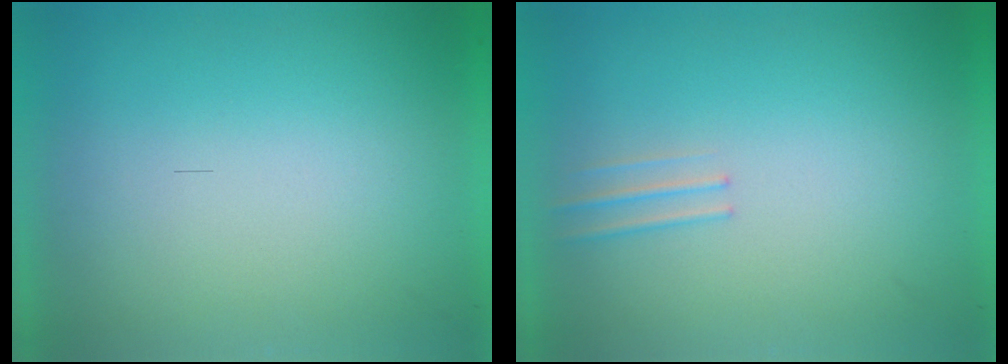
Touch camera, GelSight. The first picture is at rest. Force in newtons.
{"total": 1.2}